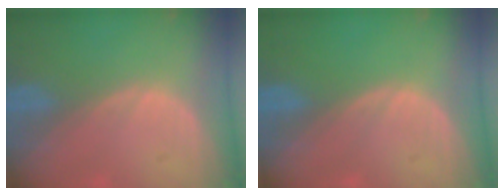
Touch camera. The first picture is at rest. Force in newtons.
{"total": 0.0}